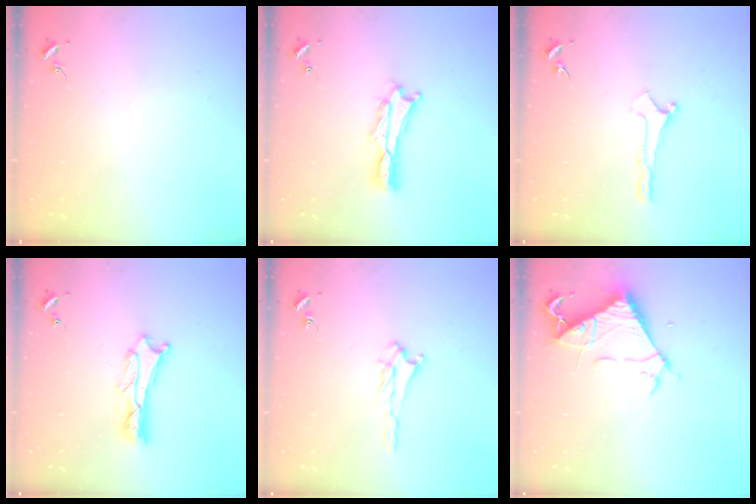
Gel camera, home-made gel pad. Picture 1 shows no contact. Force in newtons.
{"total": 2.0, "press": 2.0, "slide": 0.3}
{"total": 0.0}
{"total": 2.0, "press": 2.0, "slide": 0.2}
{"total": 2.0, "press": 2.0, "slide": 0.5}
{"total": 6.8, "press": 6.8, "slide": 0.6}